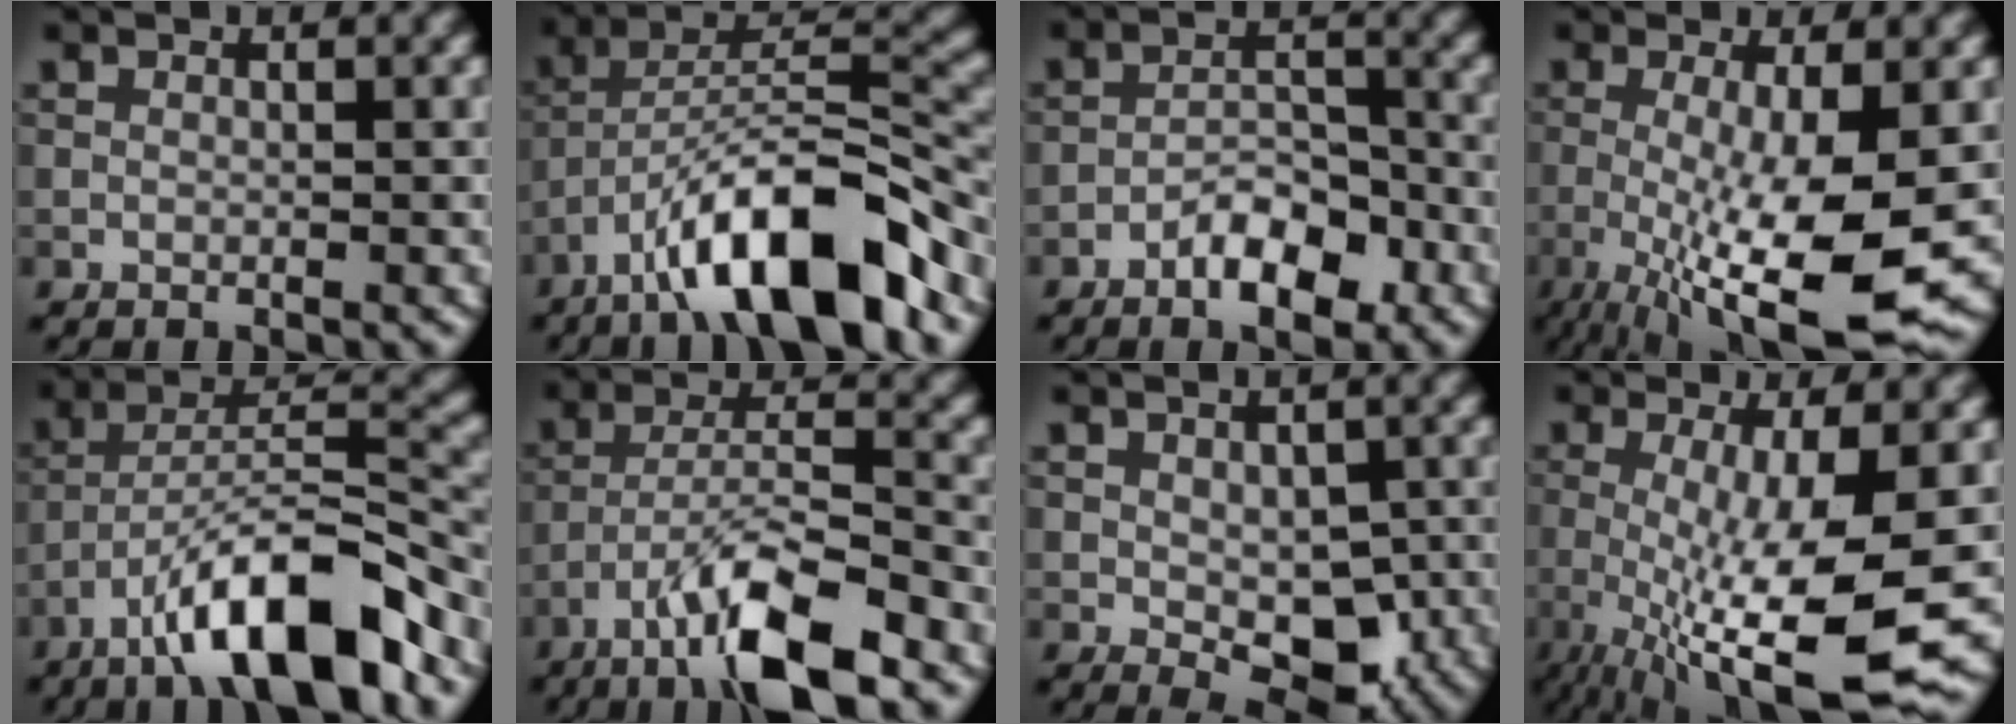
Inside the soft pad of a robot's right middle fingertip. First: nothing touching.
{"total": 12.0, "force": [-7.5, 3.2, 8.7], "torque": [-0.133, 0.018, -0.140]}
{"total": 4.7, "force": [-2.8, 2.0, 3.3], "torque": [-0.043, 0.010, -0.049]}
{"total": 10.8, "force": [-2.7, 2.5, 10.2], "torque": [-0.175, -0.030, -0.034]}
{"total": 10.9, "force": [-7.0, 2.7, 7.9], "torque": [-0.126, 0.017, -0.124]}
{"total": 9.3, "force": [-5.8, 2.1, 7.0], "torque": [-0.122, 0.010, -0.106]}
{"total": 5.4, "force": [-1.2, 3.2, 4.2], "torque": [-0.067, -0.011, -0.014]}
{"total": 12.0, "force": [-2.8, 3.0, 11.3], "torque": [-0.197, -0.034, -0.037]}